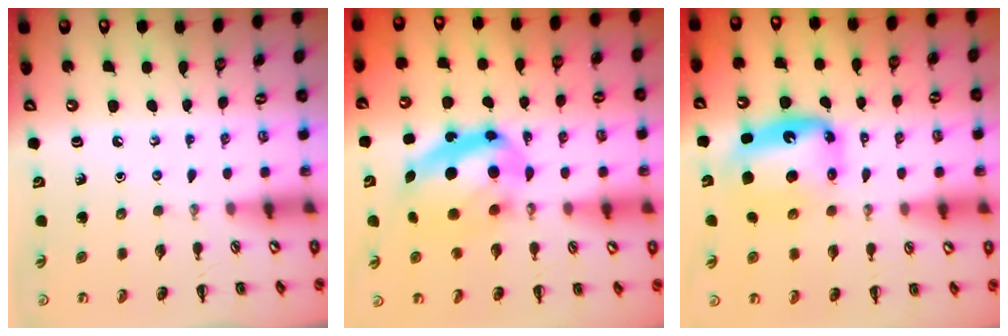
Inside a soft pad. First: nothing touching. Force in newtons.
{"total": 14.5, "press": 14.1, "slide": 3.4}
{"total": 10.2, "press": 9.8, "slide": 2.9}